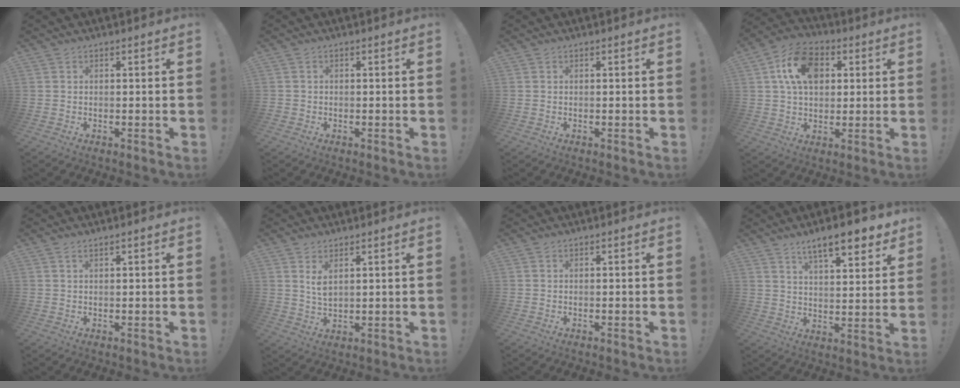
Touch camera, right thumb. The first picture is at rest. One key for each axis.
{"total": 1.0, "fx": -0.2, "fy": 1.0, "fz": 0.1, "tx": -0.009, "ty": 0.007, "tz": -0.002}
{"total": 0.0}
{"total": 14.1, "fx": 4.5, "fy": 9.8, "fz": 9.0, "tx": -0.143, "ty": 0.003, "tz": 0.087}
{"total": 1.1, "fx": 0.7, "fy": 0.0, "fz": 0.9, "tx": -0.024, "ty": 0.002, "tz": 0.014}
{"total": 4.1, "fx": 2.5, "fy": 1.4, "fz": 2.9, "tx": -0.054, "ty": -0.018, "tz": 0.043}
{"total": 0.0}
{"total": 10.9, "fx": 7.8, "fy": 2.6, "fz": 7.2, "tx": -0.113, "ty": -0.047, "tz": 0.131}